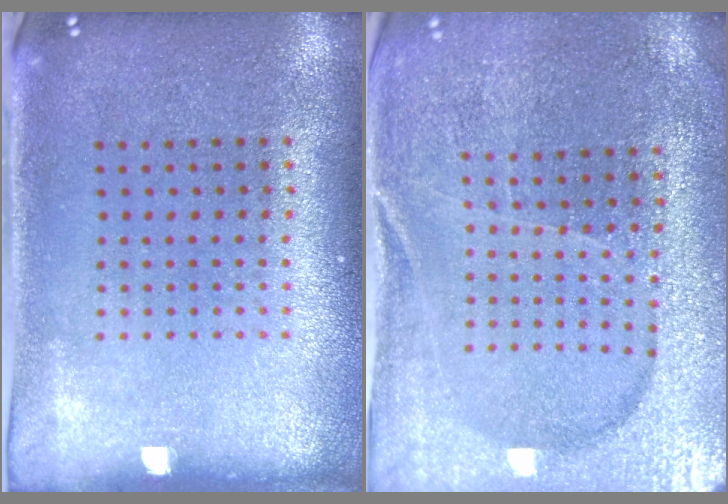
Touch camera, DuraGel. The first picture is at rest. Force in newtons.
{"total": 3.1, "press": 3.0, "slide": 0.5}